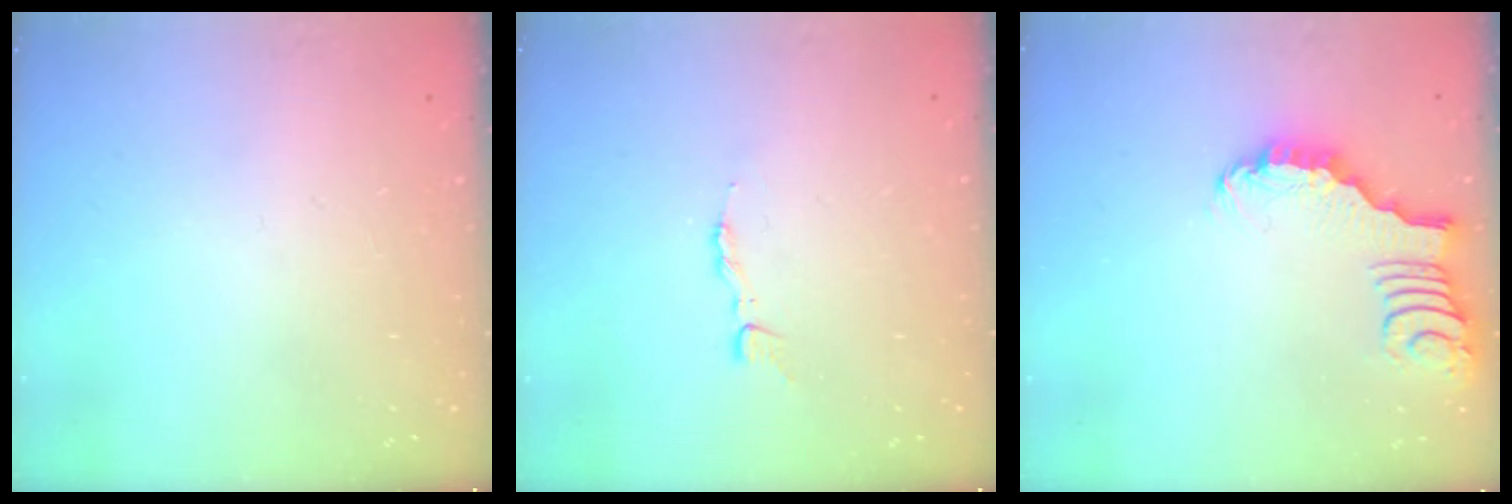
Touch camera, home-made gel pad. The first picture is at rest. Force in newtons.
{"total": 3.7, "press": 3.7, "slide": 0.1}
{"total": 2.2, "press": 2.2, "slide": 0.4}